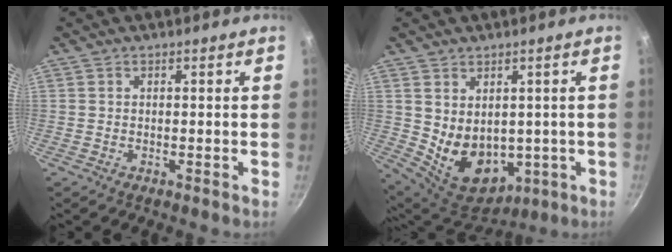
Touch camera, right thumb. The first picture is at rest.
{"total": 12.0, "force": [0.2, 8.9, 8.2], "torque": [-0.107, -0.024, 0.037]}